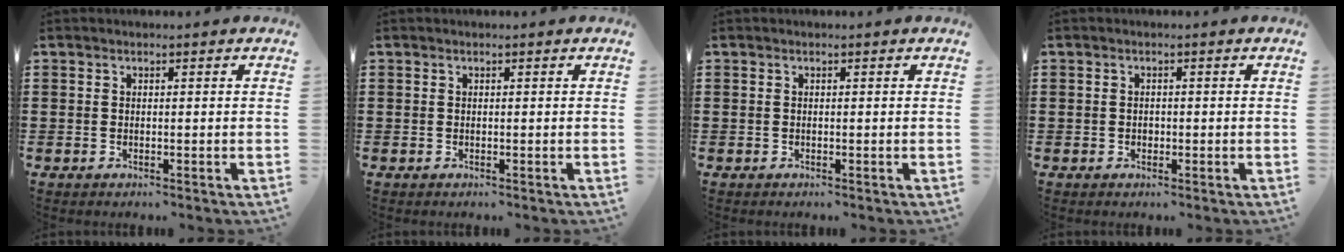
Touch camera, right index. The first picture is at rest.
{"total": 0.0}
{"total": 0.0}
{"total": 0.7, "force": [-0.1, 0.6, 0.3], "torque": [-0.006, 0.002, -0.002]}